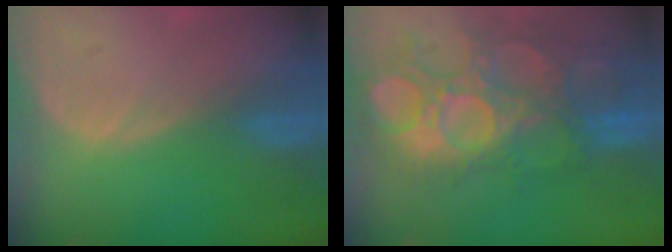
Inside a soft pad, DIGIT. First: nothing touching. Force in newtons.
{"total": 13.1, "press": 12.1, "slide": 5.0}